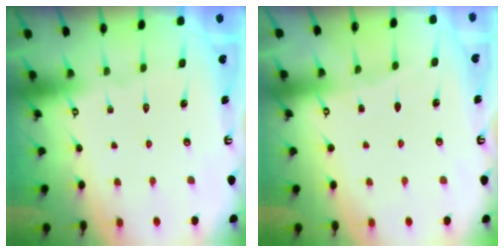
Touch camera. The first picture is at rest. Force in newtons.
{"total": 2.6, "press": 2.6, "slide": 0.4}